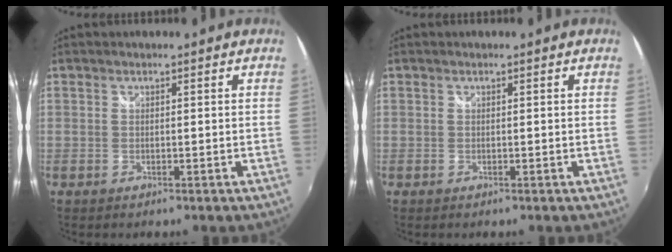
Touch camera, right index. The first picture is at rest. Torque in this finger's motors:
{"motor_torque": [0.00, 0.00, 0.00, 0.00]}